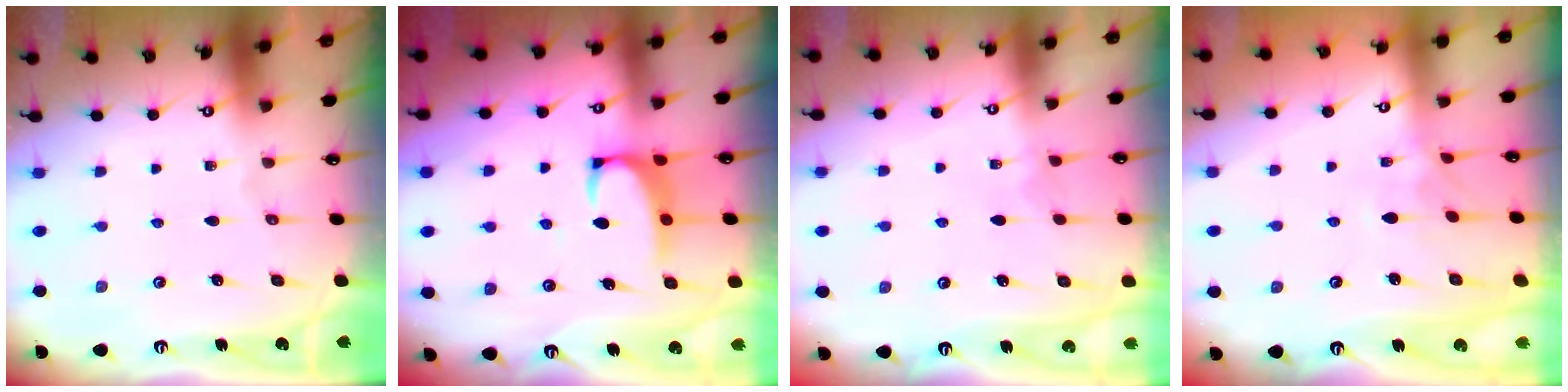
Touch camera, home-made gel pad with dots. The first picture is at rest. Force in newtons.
{"total": 2.7, "press": 2.5, "slide": 1.0}
{"total": 3.3, "press": 3.3, "slide": 0.1}
{"total": 4.0, "press": 3.9, "slide": 0.5}